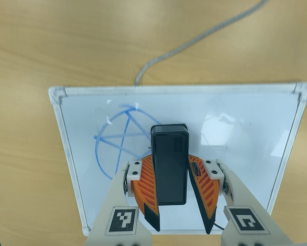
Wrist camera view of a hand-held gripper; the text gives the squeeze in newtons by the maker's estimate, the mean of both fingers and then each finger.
{"total": 10.2, "left": 11.6, "right": 8.7}